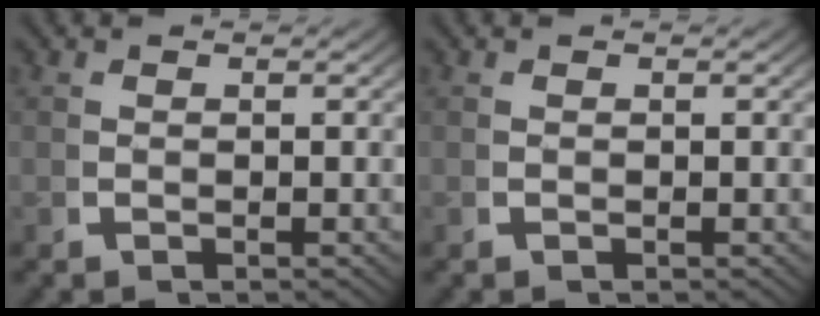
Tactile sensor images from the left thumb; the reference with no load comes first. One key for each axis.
{"total": 0.0}